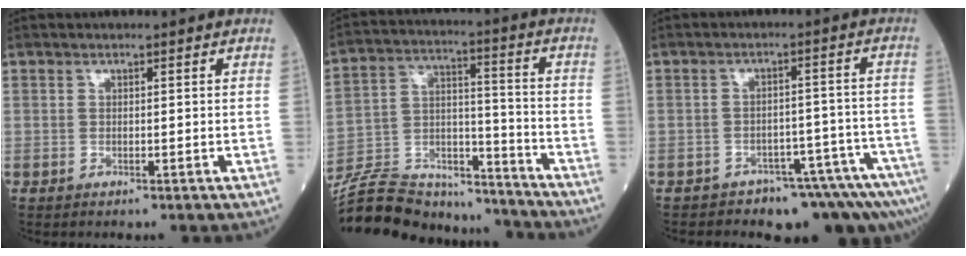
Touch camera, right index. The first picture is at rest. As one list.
[{"total": 19.3, "force": [-18.2, 4.8, 4.1], "torque": [-0.100, 0.031, -0.294]}, {"total": 10.0, "force": [-9.2, 2.6, 2.9], "torque": [-0.005, 0.048, -0.116]}]